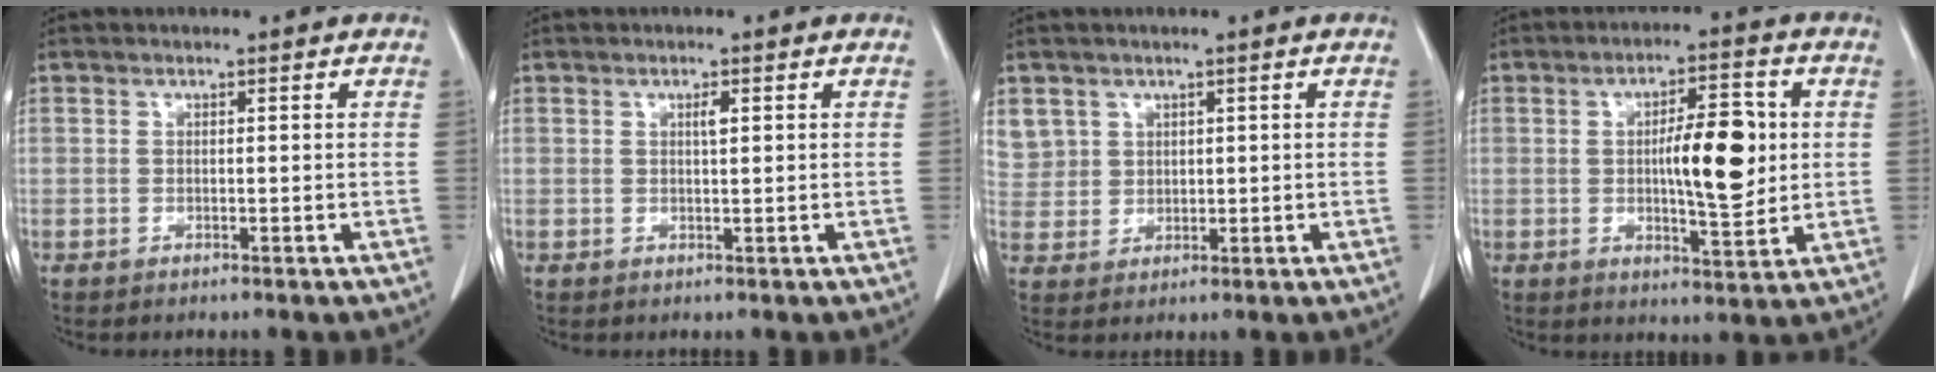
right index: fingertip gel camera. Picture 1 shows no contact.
{"total": 1.2, "force": [0.4, 0.2, 1.1], "torque": [-0.022, 0.000, 0.007]}
{"total": 5.7, "force": [2.8, 5.0, 0.2], "torque": [0.000, 0.012, 0.062]}
{"total": 10.4, "force": [0.8, 3.0, 9.9], "torque": [-0.151, 0.006, 0.015]}